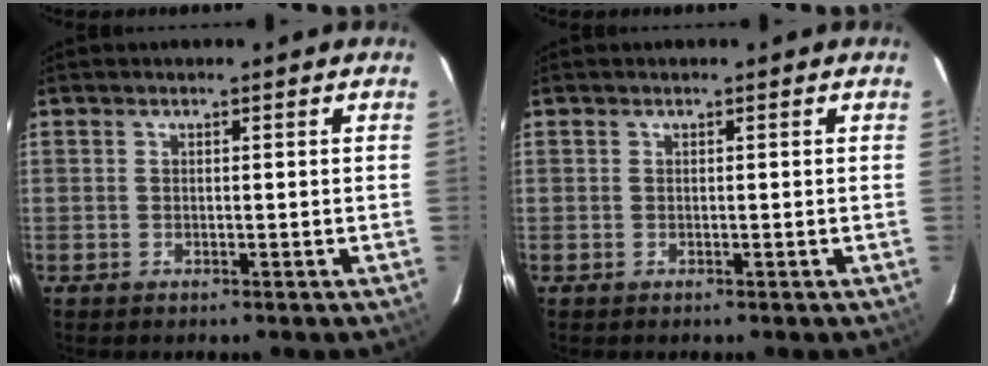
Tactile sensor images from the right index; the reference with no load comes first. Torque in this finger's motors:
{"motor_torque": [0.00, 0.00, 0.03, 0.00]}